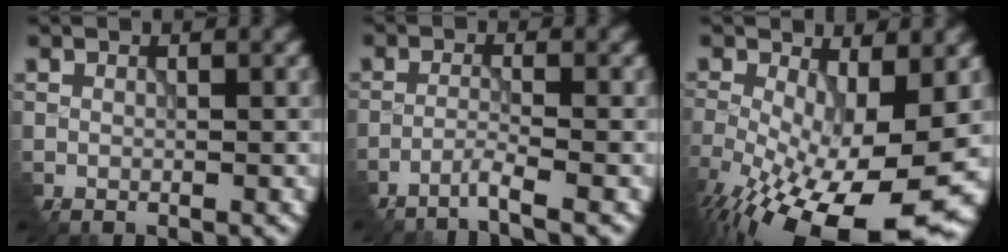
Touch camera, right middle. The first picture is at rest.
{"total": 2.4, "force": [-2.1, -0.4, 1.1], "torque": [-0.025, 0.004, -0.050]}
{"total": 15.7, "force": [-6.2, 6.6, 12.9], "torque": [-0.236, -0.035, -0.084]}